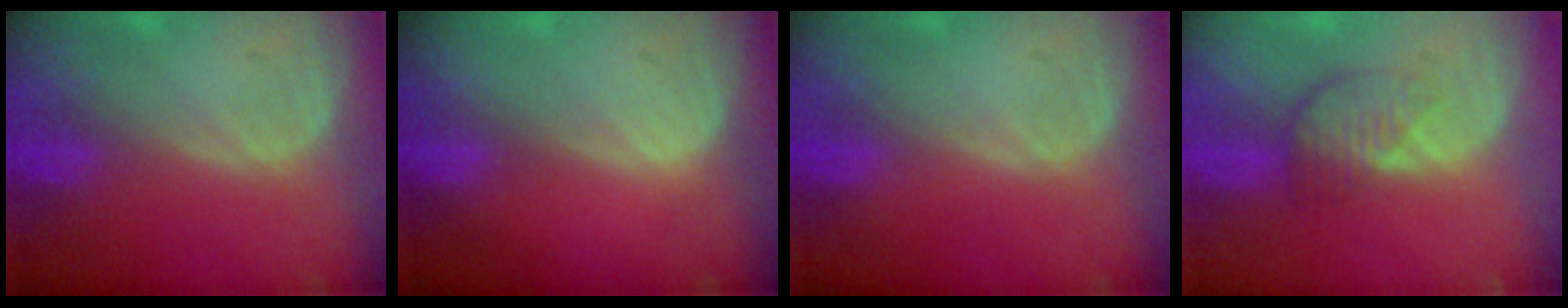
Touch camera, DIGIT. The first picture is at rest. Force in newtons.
{"total": 0.0}
{"total": 0.0}
{"total": 3.9, "press": 3.6, "slide": 1.6}